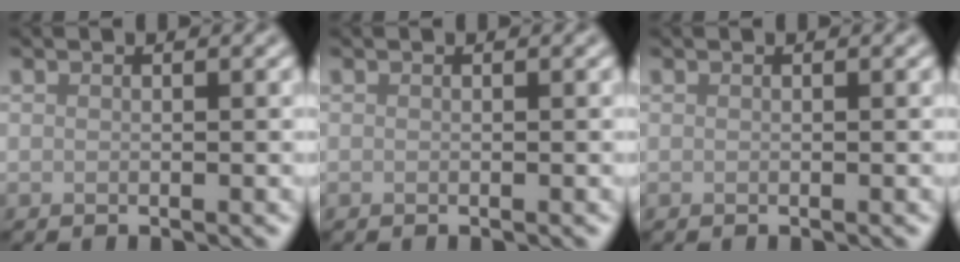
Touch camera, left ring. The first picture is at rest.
{"total": 0.0}
{"total": 0.0}